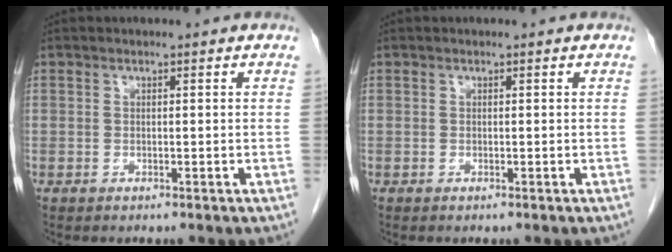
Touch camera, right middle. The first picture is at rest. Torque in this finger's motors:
{"motor_torque": [0.42, -0.47, -0.01, 0.01]}